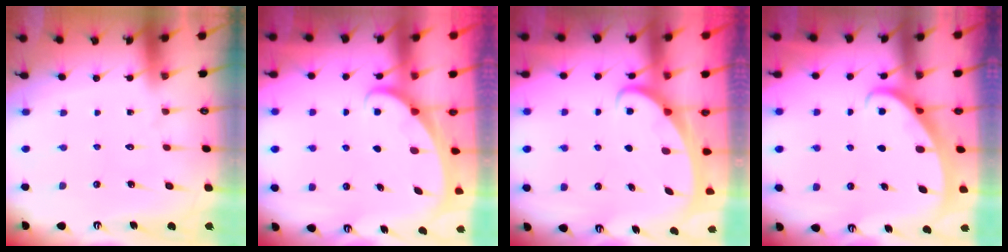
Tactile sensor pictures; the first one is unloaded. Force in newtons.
{"total": 1.8, "press": 1.8, "slide": 0.1}
{"total": 2.0, "press": 2.0, "slide": 0.3}
{"total": 2.4, "press": 2.4, "slide": 0.2}